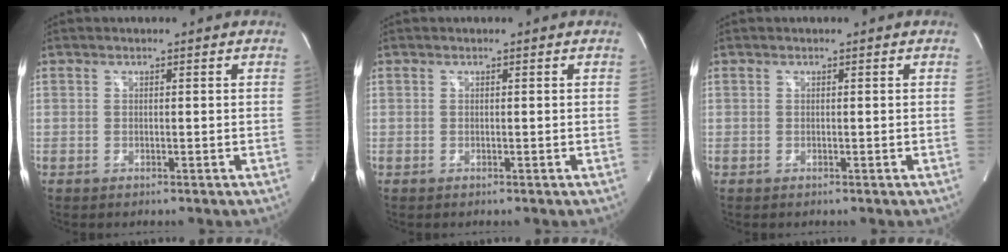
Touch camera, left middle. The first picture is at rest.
{"total": 0.0}
{"total": 0.0}